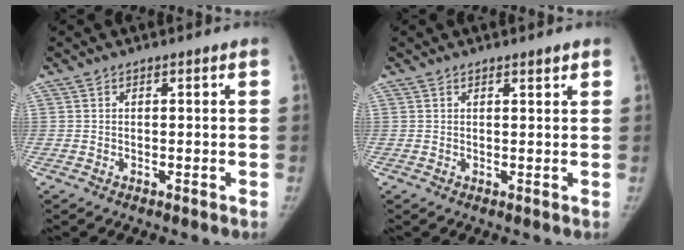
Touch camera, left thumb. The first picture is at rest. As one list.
[{"total": 1.2, "force": [1.0, 0.3, 0.7], "torque": [-0.007, -0.006, 0.015]}]